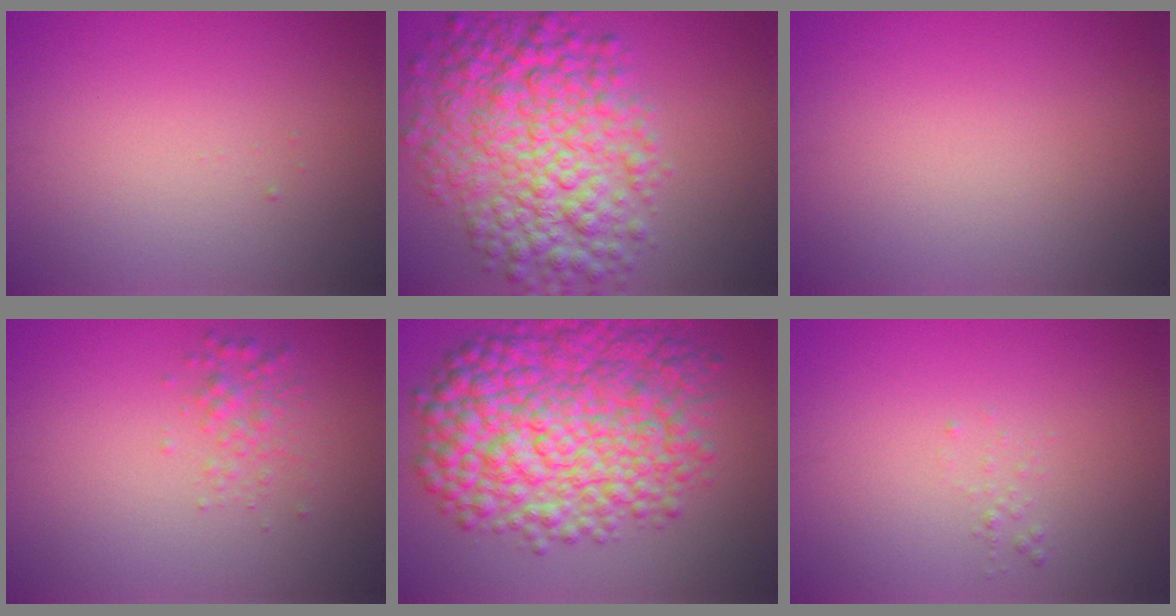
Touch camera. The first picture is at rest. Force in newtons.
{"total": 9.1, "press": 9.1, "slide": 0.1}
{"total": 0.0}
{"total": 1.7, "press": 1.7, "slide": 0.1}
{"total": 12.1, "press": 12.1, "slide": 0.1}
{"total": 0.6, "press": 0.6, "slide": 0.1}